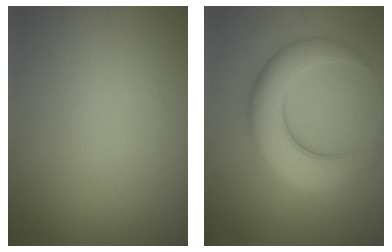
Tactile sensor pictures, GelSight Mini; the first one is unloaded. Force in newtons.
{"total": 7.0, "press": 7.0, "slide": 0.2}